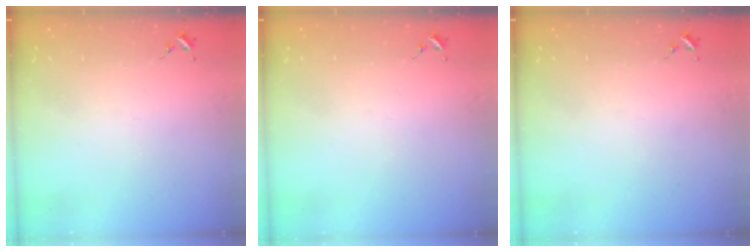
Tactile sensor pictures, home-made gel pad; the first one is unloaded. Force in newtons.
{"total": 0.0}
{"total": 0.0}